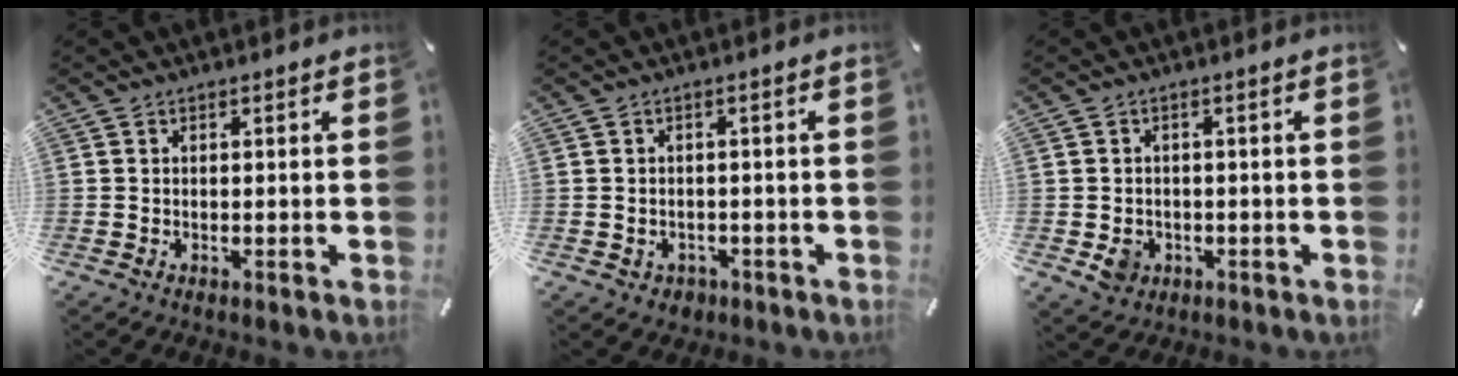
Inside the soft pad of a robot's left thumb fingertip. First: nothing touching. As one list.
[{"total": 2.2, "force": [-0.8, 1.9, 0.8], "torque": [-0.015, 0.004, -0.017]}, {"total": 4.0, "force": [-1.1, 3.4, 1.8], "torque": [-0.034, -0.003, -0.022]}]